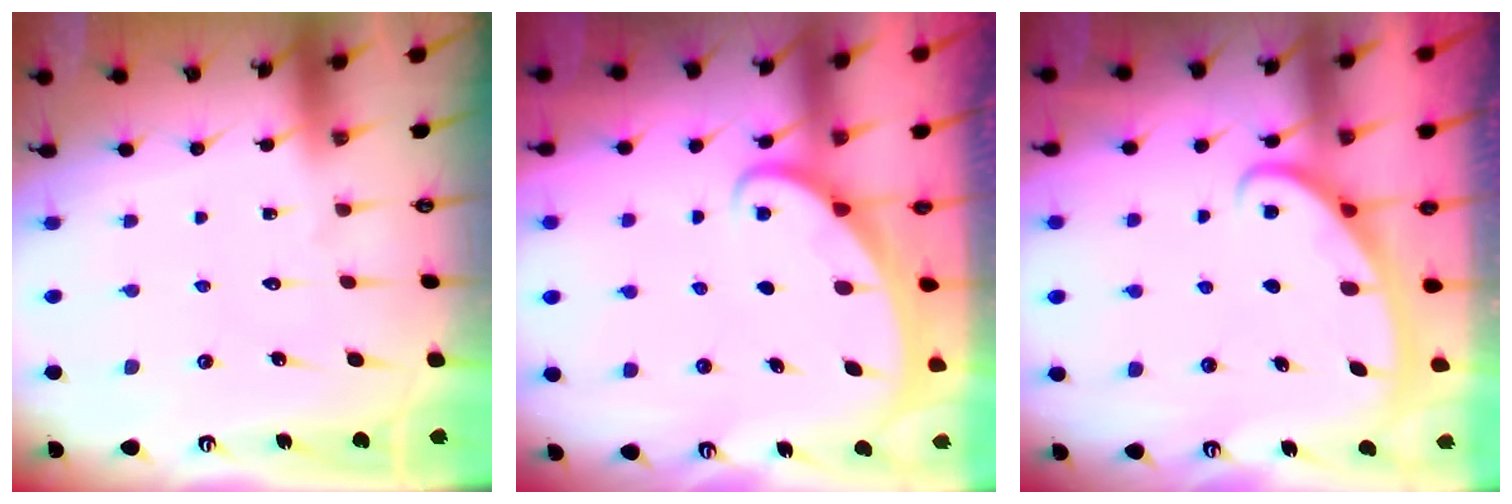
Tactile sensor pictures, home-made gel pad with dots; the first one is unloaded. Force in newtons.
{"total": 1.6, "press": 1.6, "slide": 0.1}
{"total": 2.8, "press": 2.8, "slide": 0.4}